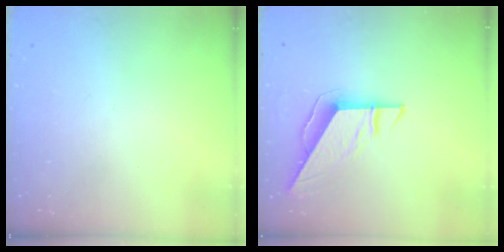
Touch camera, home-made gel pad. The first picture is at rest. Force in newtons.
{"total": 8.1, "press": 8.1, "slide": 0.4}